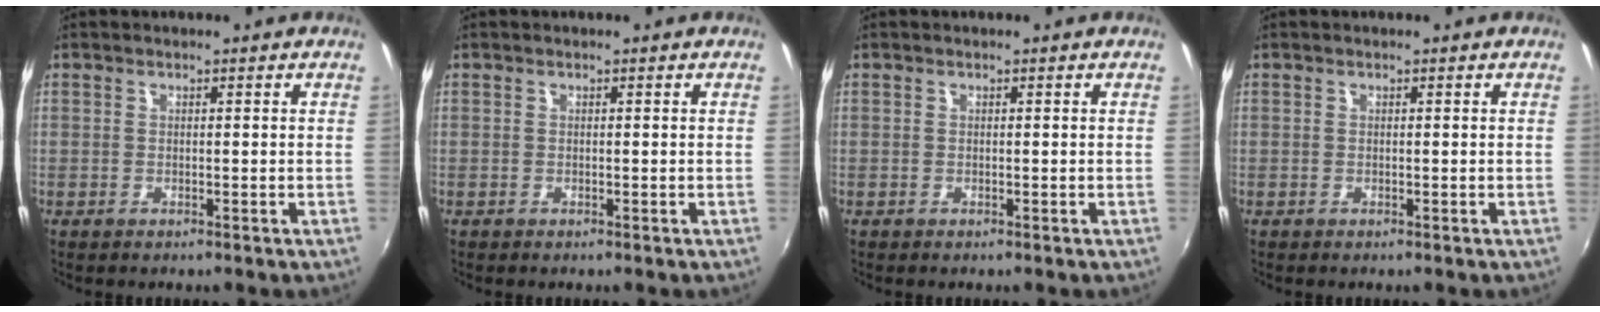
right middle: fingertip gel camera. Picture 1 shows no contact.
{"total": 0.0}
{"total": 0.0}
{"total": 0.0}